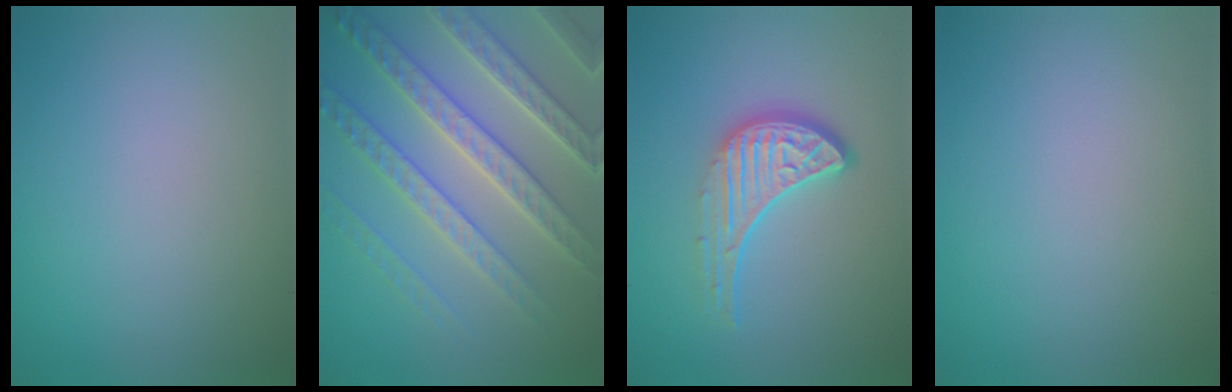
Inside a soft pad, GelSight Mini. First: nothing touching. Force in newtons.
{"total": 7.1, "press": 6.9, "slide": 1.7}
{"total": 4.3, "press": 3.2, "slide": 2.8}
{"total": 0.0}